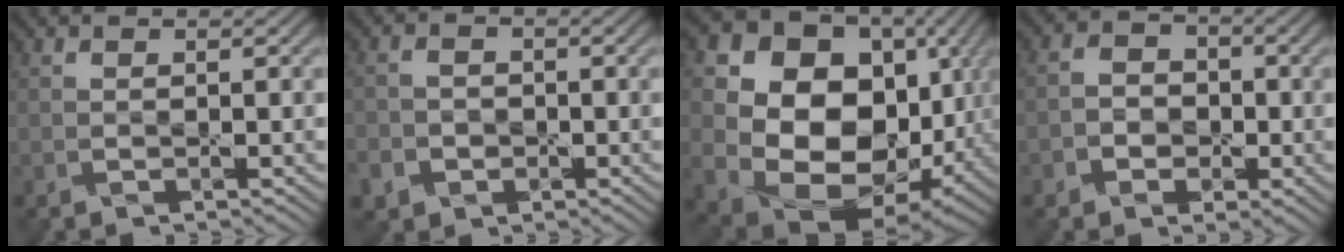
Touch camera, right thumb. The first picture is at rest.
{"total": 3.7, "force": [-1.8, 3.0, 1.2], "torque": [-0.030, -0.007, -0.036]}
{"total": 20.0, "force": [2.0, 15.9, 12.1], "torque": [-0.261, -0.028, 0.084]}
{"total": 4.0, "force": [-1.2, 3.3, 1.9], "torque": [-0.021, -0.001, -0.033]}